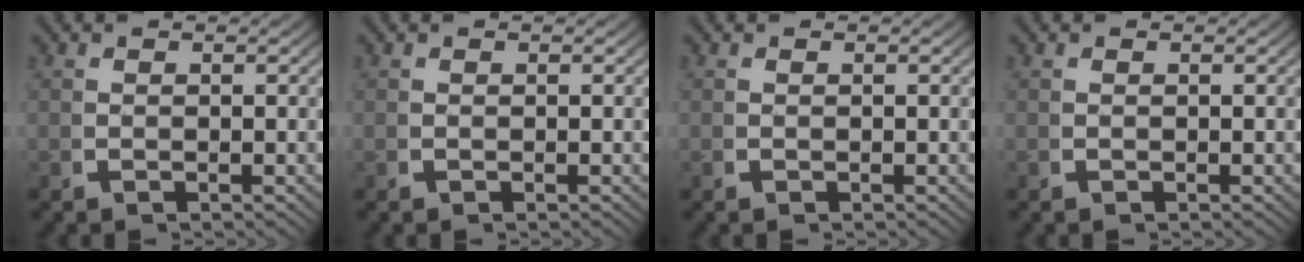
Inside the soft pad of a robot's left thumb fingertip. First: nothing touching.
{"total": 0.0}
{"total": 0.0}
{"total": 0.0}